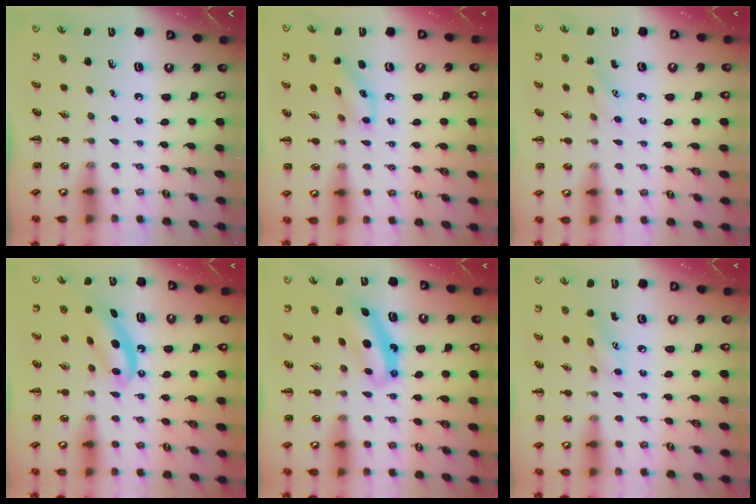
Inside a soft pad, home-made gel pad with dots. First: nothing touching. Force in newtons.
{"total": 8.7, "press": 8.7, "slide": 0.3}
{"total": 4.7, "press": 4.6, "slide": 1.3}
{"total": 6.3, "press": 6.3, "slide": 0.8}
{"total": 7.1, "press": 7.1, "slide": 0.3}
{"total": 6.7, "press": 6.7, "slide": 0.7}